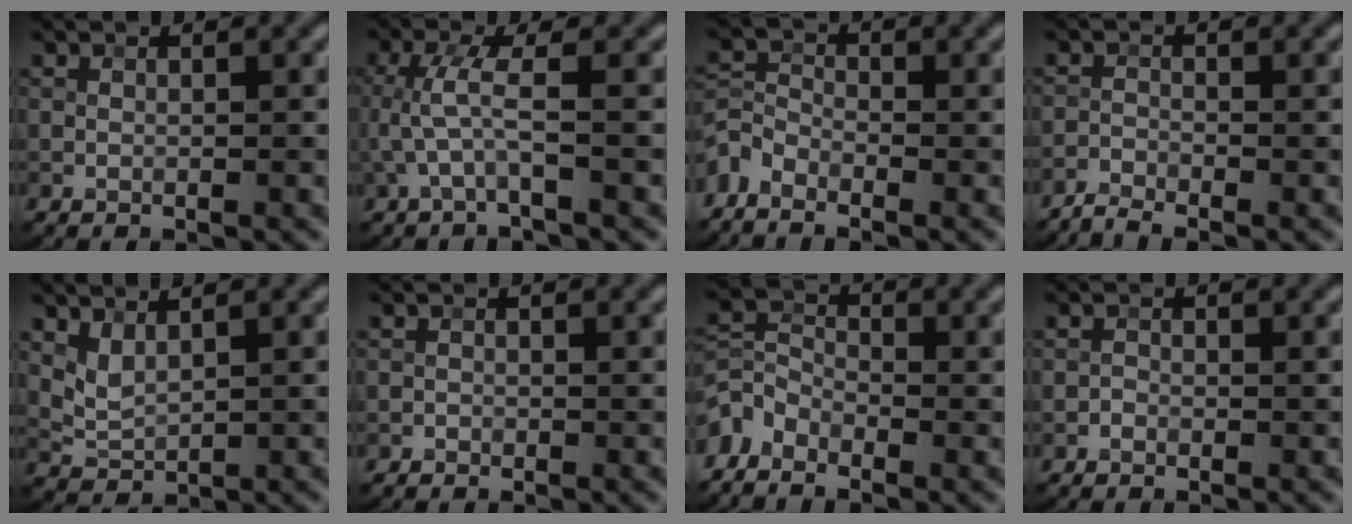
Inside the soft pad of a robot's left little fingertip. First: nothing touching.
{"total": 2.9, "force": [-0.4, 0.3, 2.8], "torque": [-0.068, 0.010, -0.010]}
{"total": 2.8, "force": [-2.1, 1.4, 1.2], "torque": [-0.027, 0.001, -0.057]}
{"total": 2.1, "force": [-2.0, 0.2, 0.8], "torque": [-0.022, -0.003, -0.047]}
{"total": 1.9, "force": [1.2, 0.9, 1.2], "torque": [-0.031, -0.006, 0.031]}
{"total": 0.5, "force": [-0.4, 0.3, -0.1], "torque": [0.004, 0.000, -0.009]}
{"total": 3.2, "force": [-2.4, 1.8, 1.3], "torque": [-0.029, 0.001, -0.061]}
{"total": 0.5, "force": [-0.4, 0.3, 0.2], "torque": [-0.001, 0.000, -0.009]}